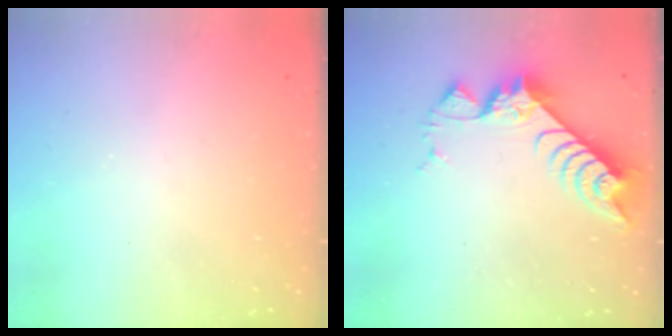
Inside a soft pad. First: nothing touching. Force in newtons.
{"total": 8.4, "press": 8.4, "slide": 0.8}